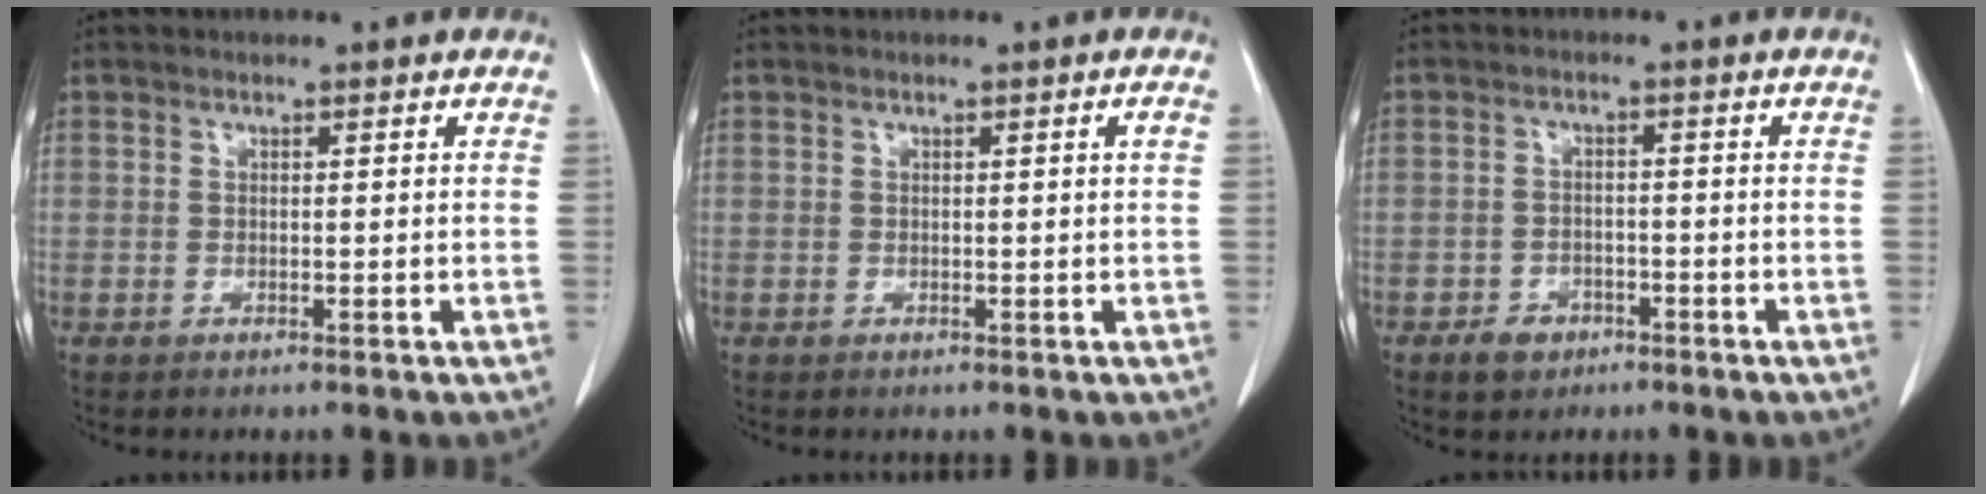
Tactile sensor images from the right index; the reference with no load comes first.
{"total": 0.7, "force": [0.1, -0.2, 0.7], "torque": [-0.010, 0.000, 0.003]}
{"total": 3.4, "force": [-2.0, 2.4, 1.1], "torque": [-0.015, 0.006, -0.025]}